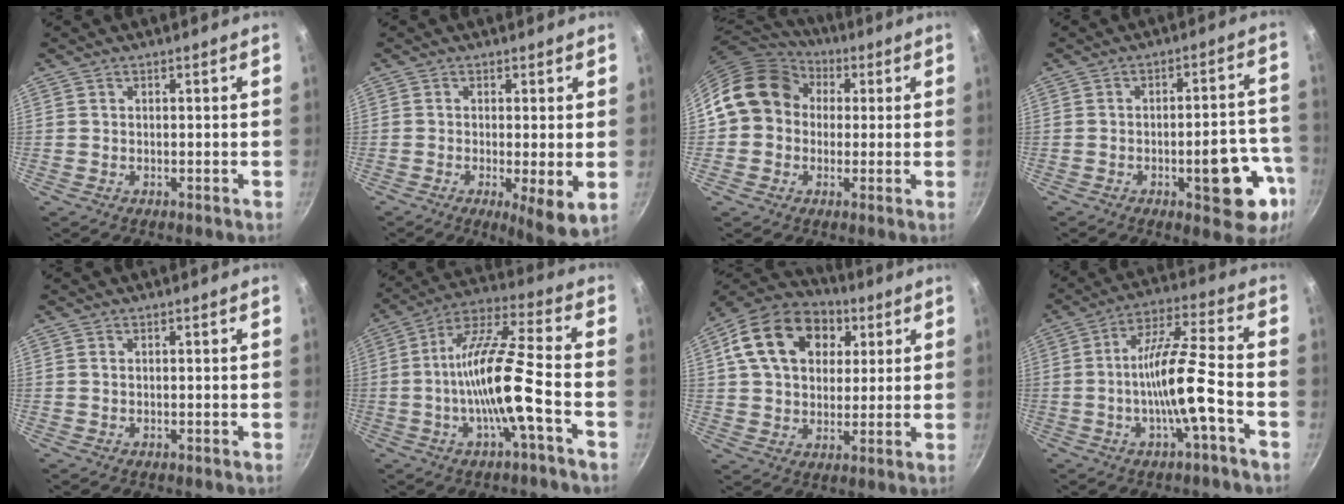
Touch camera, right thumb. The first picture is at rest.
{"total": 7.1, "force": [-1.1, 1.4, 6.9], "torque": [-0.099, -0.018, -0.012]}
{"total": 14.2, "force": [1.9, 12.2, 7.1], "torque": [-0.097, 0.032, 0.017]}
{"total": 13.3, "force": [-5.2, 5.1, 11.2], "torque": [-0.100, 0.033, -0.063]}
{"total": 0.0}
{"total": 15.0, "force": [-3.9, 2.2, 14.3], "torque": [-0.259, 0.036, -0.081]}
{"total": 18.8, "force": [6.1, 13.5, 11.5], "torque": [-0.181, 0.012, 0.093]}
{"total": 12.4, "force": [-3.7, 1.8, 11.7], "torque": [-0.209, 0.034, -0.072]}